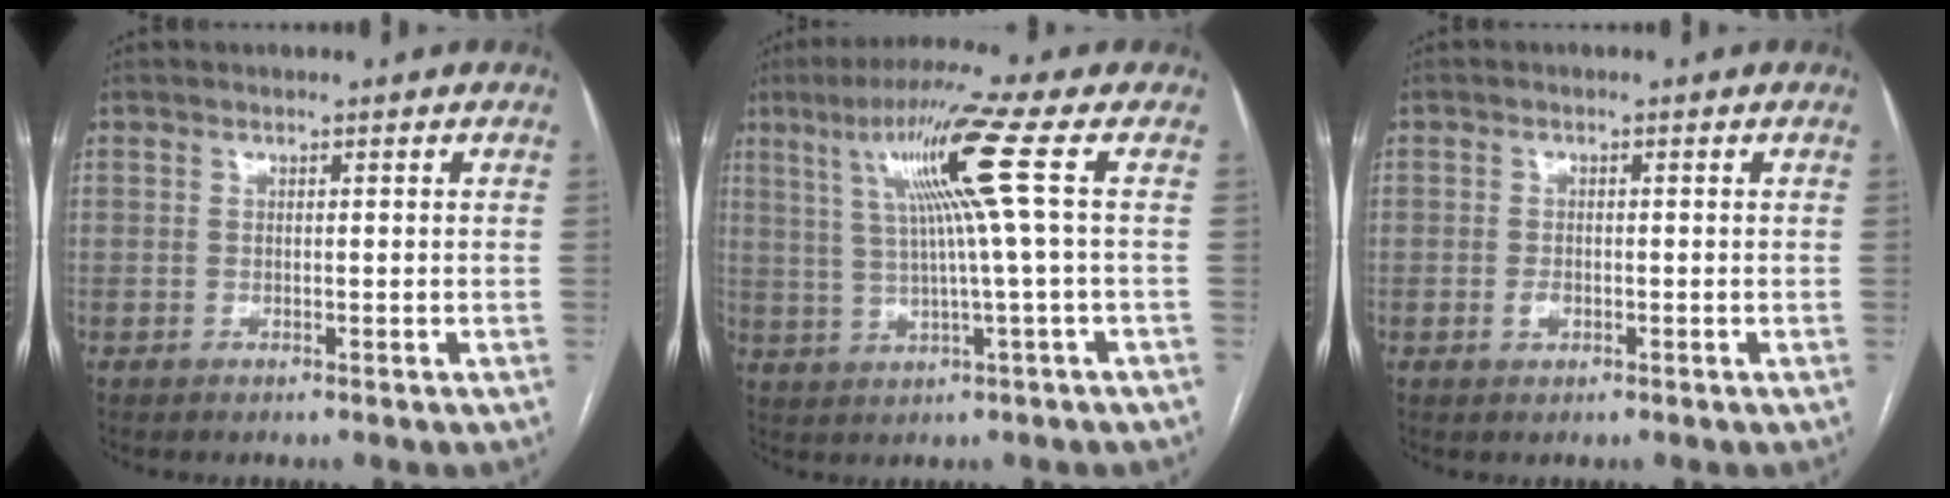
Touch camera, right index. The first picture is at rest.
{"total": 10.8, "force": [3.2, -2.4, 10.0], "torque": [-0.173, 0.020, 0.066]}
{"total": 1.4, "force": [-0.5, 1.0, 0.9], "torque": [-0.016, 0.002, -0.005]}